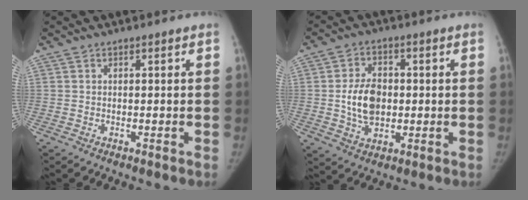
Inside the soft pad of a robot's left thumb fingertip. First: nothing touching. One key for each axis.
{"total": 9.2, "fx": 0.0, "fy": 6.3, "fz": 6.6, "tx": -0.101, "ty": 0.001, "tz": 0.004}